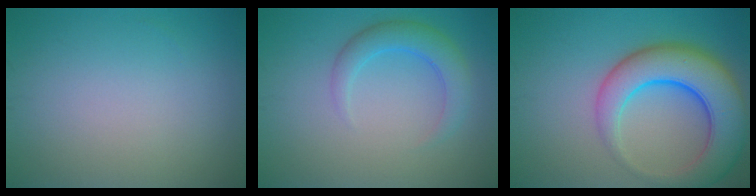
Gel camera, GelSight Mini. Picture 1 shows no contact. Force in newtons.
{"total": 3.3, "press": 3.3, "slide": 0.3}
{"total": 9.1, "press": 9.1, "slide": 0.6}